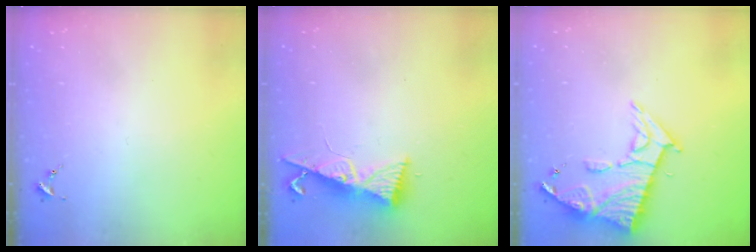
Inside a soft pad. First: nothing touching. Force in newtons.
{"total": 8.5, "press": 8.5, "slide": 1.0}
{"total": 13.0, "press": 12.9, "slide": 1.4}